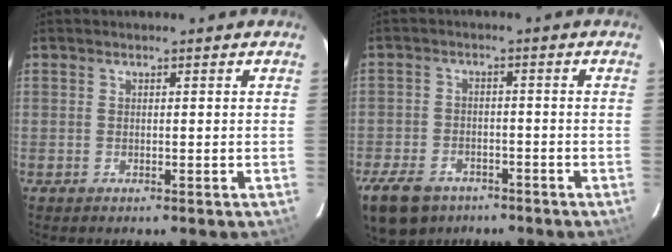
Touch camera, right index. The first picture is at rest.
{"total": 12.4, "force": [-8.3, 7.5, 5.3], "torque": [-0.148, -0.005, -0.134]}